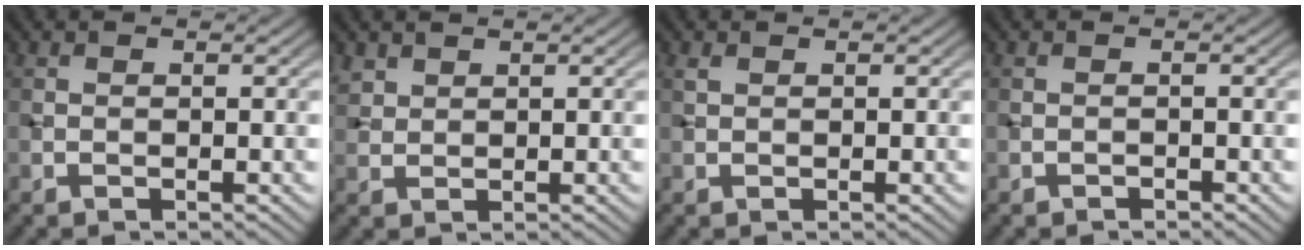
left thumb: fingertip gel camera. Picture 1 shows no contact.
{"total": 2.0, "force": [1.5, 1.2, 0.5], "torque": [-0.018, 0.002, 0.035]}
{"total": 0.7, "force": [0.4, 0.3, 0.4], "torque": [-0.014, 0.001, 0.010]}
{"total": 0.5, "force": [-0.5, 0.2, 0.1], "torque": [0.003, 0.000, -0.009]}